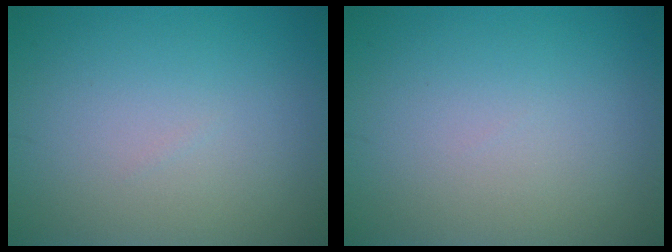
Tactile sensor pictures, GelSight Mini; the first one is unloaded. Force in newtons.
{"total": 0.0}